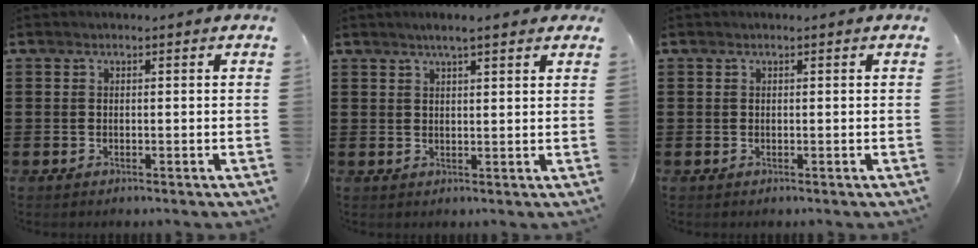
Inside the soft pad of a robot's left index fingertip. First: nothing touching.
{"total": 3.1, "force": [2.3, 0.3, 2.1], "torque": [-0.046, 0.003, 0.040]}
{"total": 0.0}